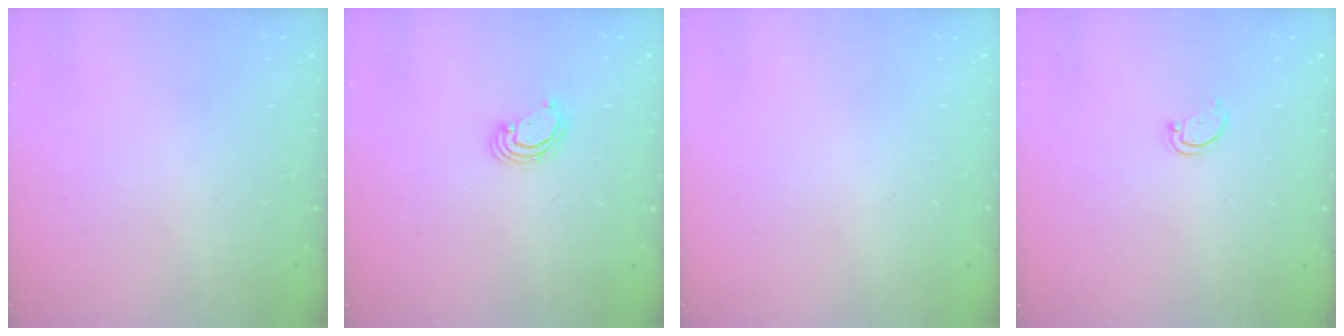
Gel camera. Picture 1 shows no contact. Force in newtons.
{"total": 3.3, "press": 3.3, "slide": 0.4}
{"total": 0.0}
{"total": 2.6, "press": 2.5, "slide": 0.4}